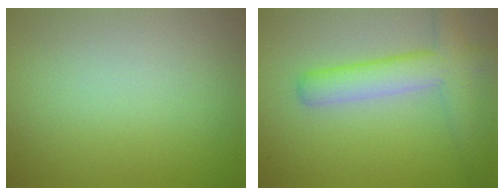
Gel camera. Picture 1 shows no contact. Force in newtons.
{"total": 3.8, "press": 3.8, "slide": 0.4}